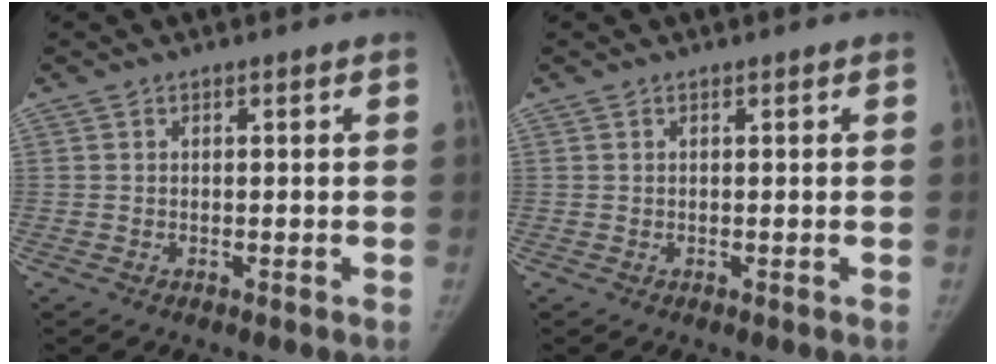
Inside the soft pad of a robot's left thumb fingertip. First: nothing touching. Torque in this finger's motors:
{"motor_torque": [0.02, -0.01, 0.16, 0.10, 0.01]}